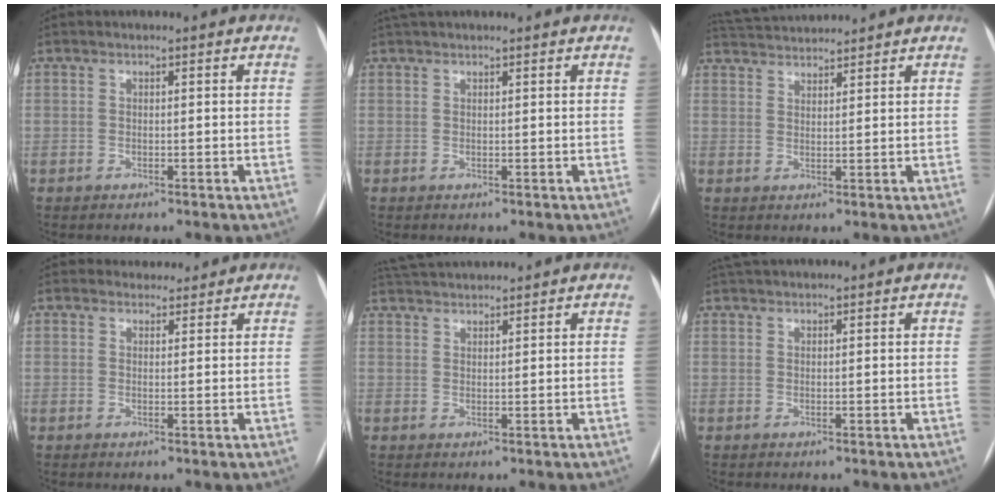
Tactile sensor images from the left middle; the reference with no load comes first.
{"total": 3.0, "force": [2.7, 0.4, 1.2], "torque": [-0.017, 0.039, 0.048]}
{"total": 7.4, "force": [7.2, 0.5, 1.6], "torque": [-0.037, 0.032, 0.121]}
{"total": 3.2, "force": [2.9, 1.3, -0.2], "torque": [0.006, 0.008, 0.035]}
{"total": 6.4, "force": [6.2, 0.5, 1.6], "torque": [-0.033, 0.036, 0.106]}
{"total": 4.4, "force": [4.1, 0.8, 1.6], "torque": [-0.023, 0.043, 0.066]}